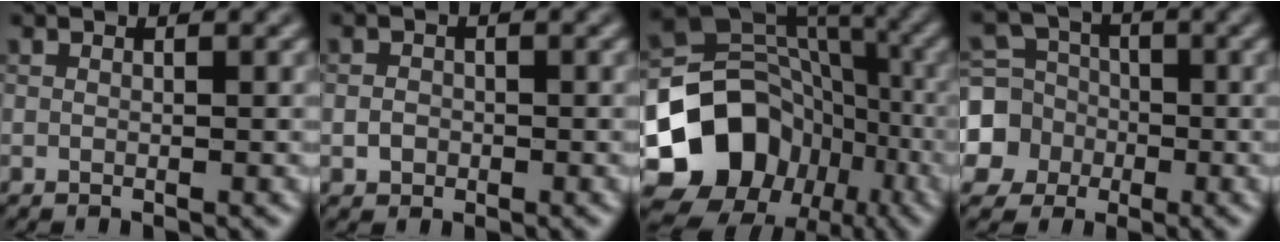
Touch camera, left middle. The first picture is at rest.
{"total": 1.2, "force": [-0.3, 1.1, 0.4], "torque": [-0.005, -0.002, -0.010]}
{"total": 13.6, "force": [-5.7, 11.0, 5.6], "torque": [-0.121, 0.014, -0.105]}
{"total": 7.6, "force": [-1.6, 7.1, 1.9], "torque": [-0.047, 0.004, -0.060]}